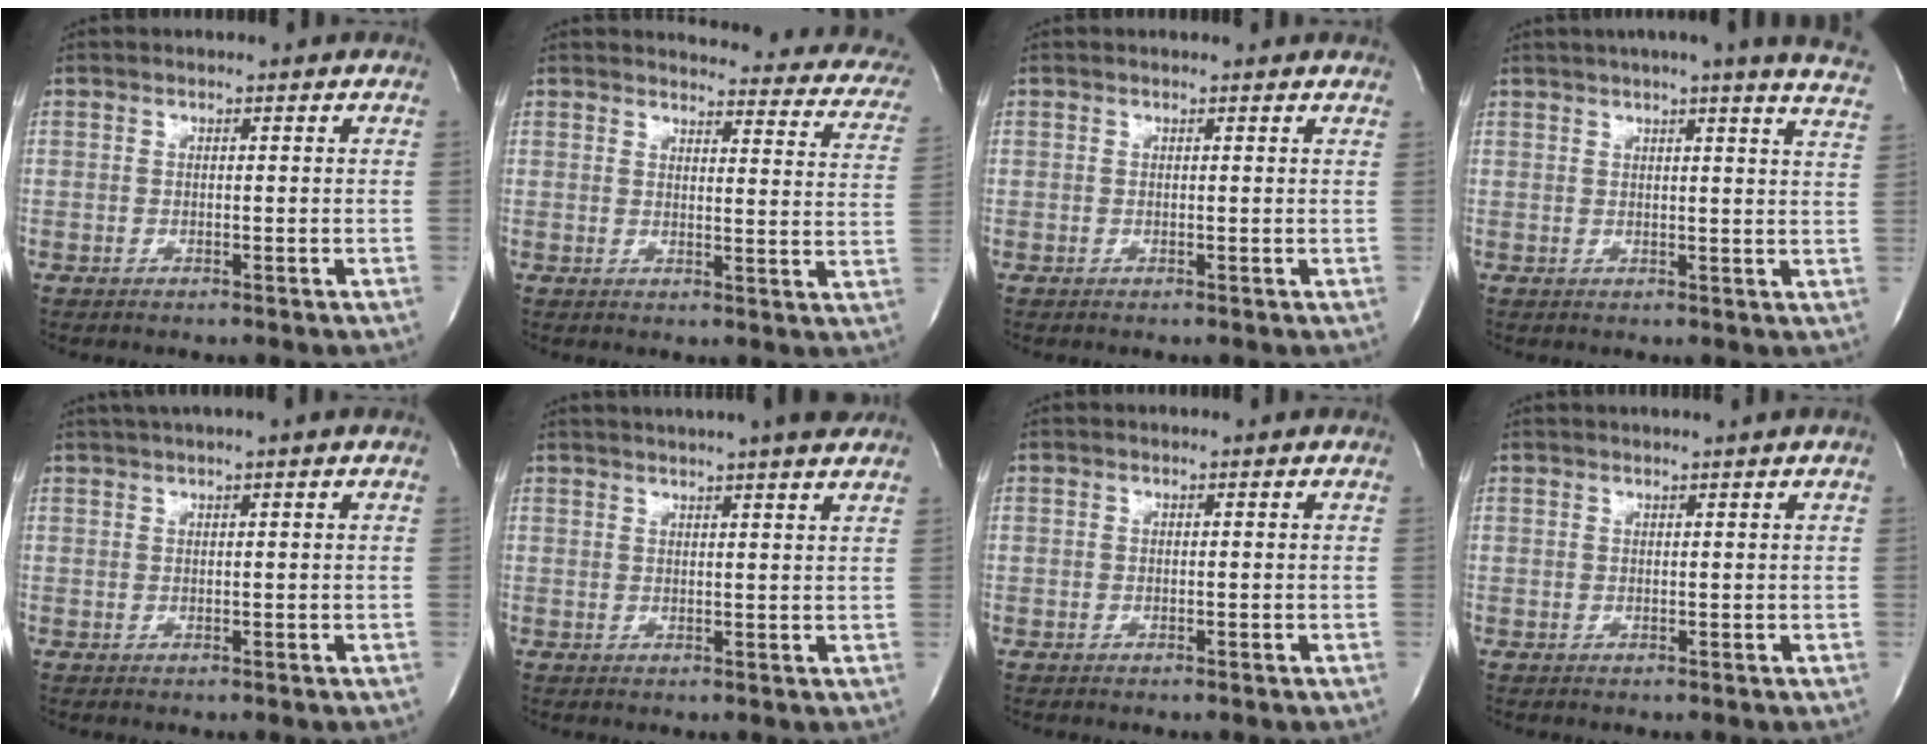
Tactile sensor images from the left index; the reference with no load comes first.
{"total": 19.2, "force": [18.0, 4.3, 5.3], "torque": [-0.034, -0.073, 0.171]}
{"total": 2.0, "force": [2.0, 0.1, 0.4], "torque": [-0.014, 0.001, 0.011]}
{"total": 17.5, "force": [15.0, -0.2, 9.1], "torque": [-0.132, -0.024, 0.164]}
{"total": 3.2, "force": [2.3, -0.8, 2.1], "torque": [-0.037, 0.017, 0.045]}
{"total": 11.5, "force": [10.1, -0.2, 5.5], "torque": [-0.092, 0.018, 0.121]}
{"total": 0.0}
{"total": 2.4, "force": [2.0, -0.8, 1.0], "torque": [-0.013, 0.008, 0.035]}